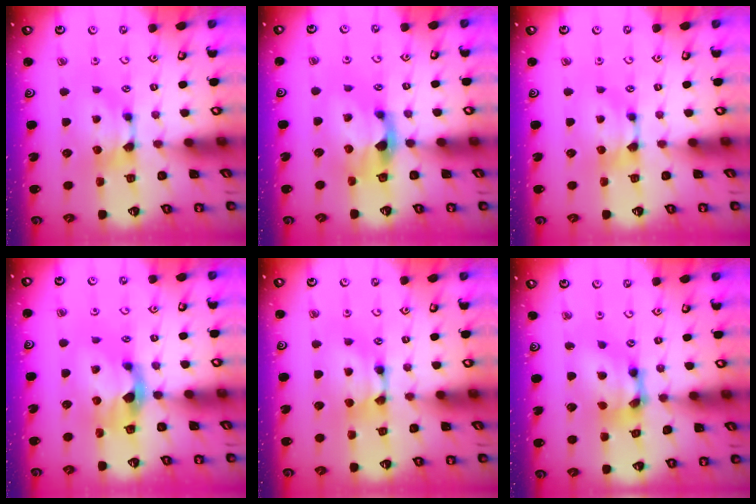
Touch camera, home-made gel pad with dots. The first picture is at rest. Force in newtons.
{"total": 3.1, "press": 2.8, "slide": 1.3}
{"total": 0.0}
{"total": 2.9, "press": 2.6, "slide": 1.3}
{"total": 2.0, "press": 2.0, "slide": 0.1}
{"total": 7.5, "press": 6.9, "slide": 2.9}